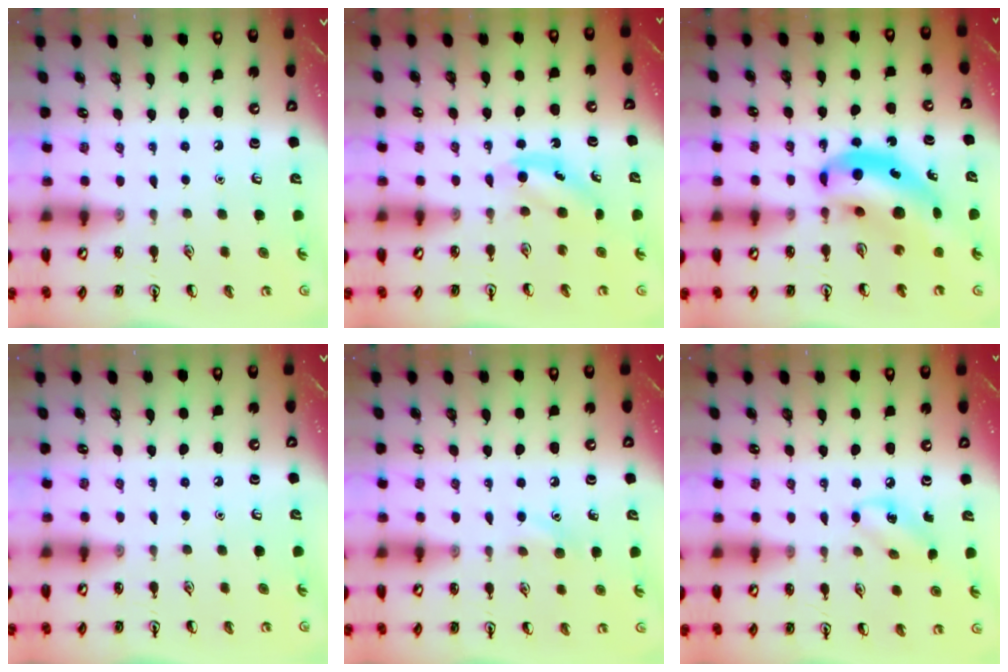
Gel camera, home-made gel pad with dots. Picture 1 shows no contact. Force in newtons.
{"total": 4.6, "press": 4.3, "slide": 1.5}
{"total": 12.0, "press": 11.5, "slide": 3.5}
{"total": 0.0}
{"total": 5.7, "press": 5.5, "slide": 1.5}
{"total": 5.2, "press": 5.1, "slide": 0.8}